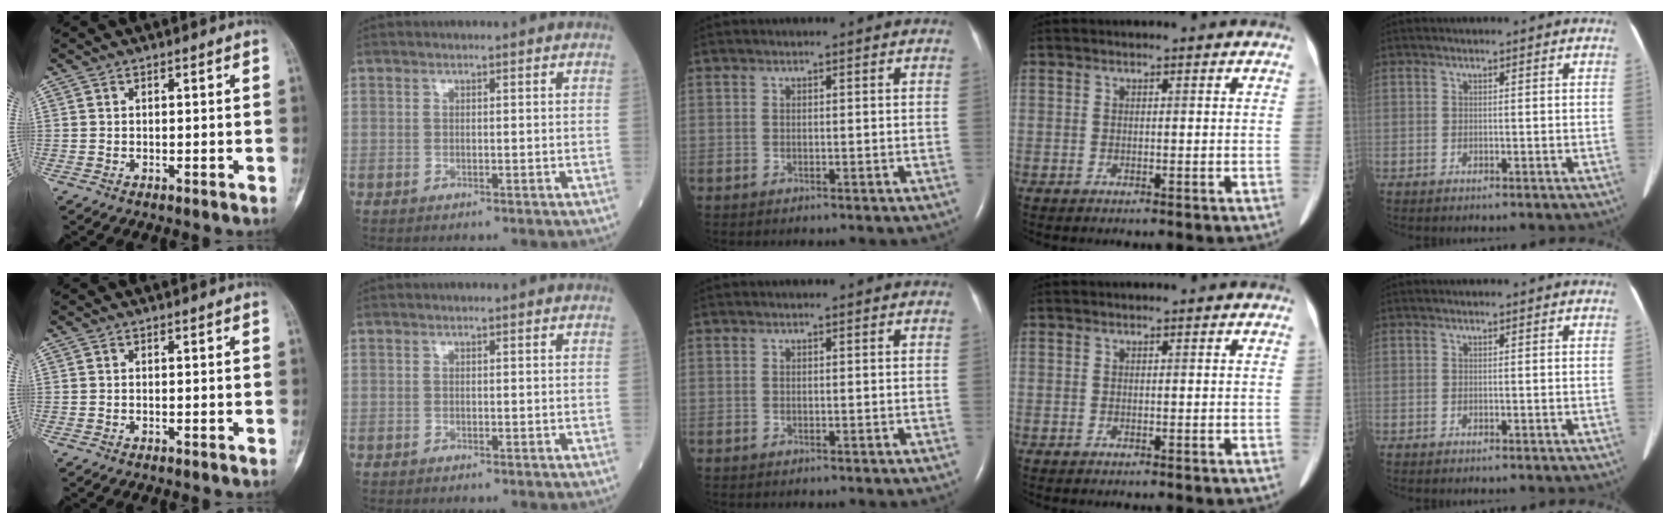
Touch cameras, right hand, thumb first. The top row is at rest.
{}